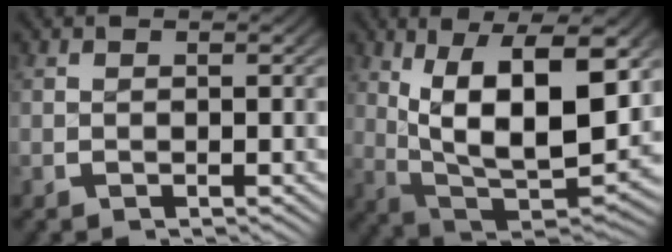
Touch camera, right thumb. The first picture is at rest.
{"total": 16.3, "force": [-0.1, 9.8, 13.0], "torque": [-0.241, -0.057, 0.024]}